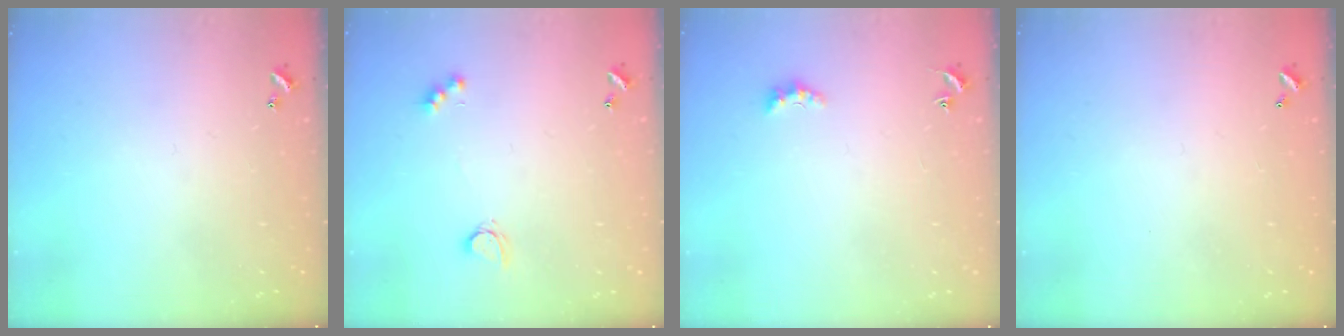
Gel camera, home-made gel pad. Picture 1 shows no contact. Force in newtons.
{"total": 2.7, "press": 2.7, "slide": 0.5}
{"total": 2.7, "press": 2.7, "slide": 0.6}
{"total": 2.9, "press": 2.9, "slide": 0.1}